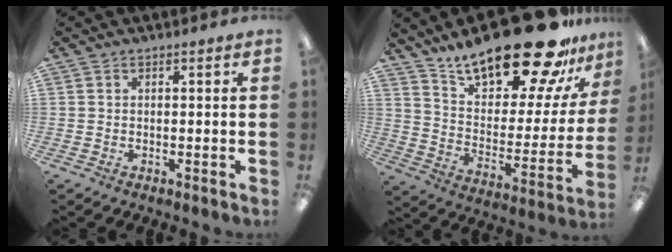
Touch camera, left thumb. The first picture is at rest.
{"total": 26.3, "force": [20.8, 8.4, 13.8], "torque": [-0.205, -0.141, 0.347]}